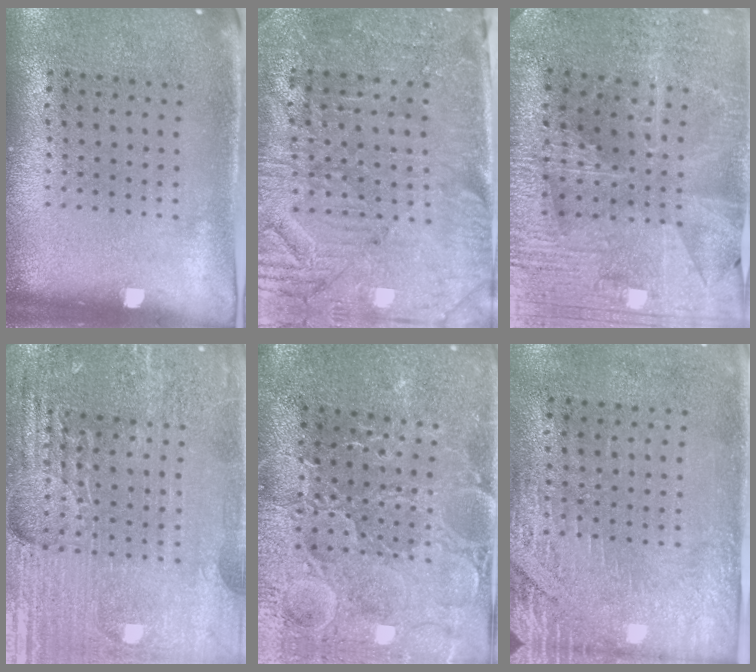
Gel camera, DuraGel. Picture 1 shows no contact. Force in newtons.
{"total": 3.7, "press": 3.5, "slide": 1.4}
{"total": 2.3, "press": 2.3, "slide": 0.5}
{"total": 4.9, "press": 4.6, "slide": 1.7}
{"total": 3.8, "press": 3.7, "slide": 0.8}
{"total": 2.9, "press": 2.5, "slide": 1.5}